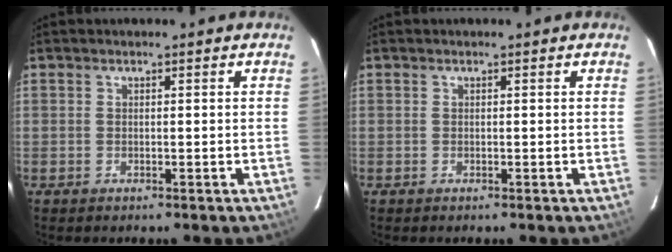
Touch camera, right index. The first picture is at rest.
{"total": 0.0}